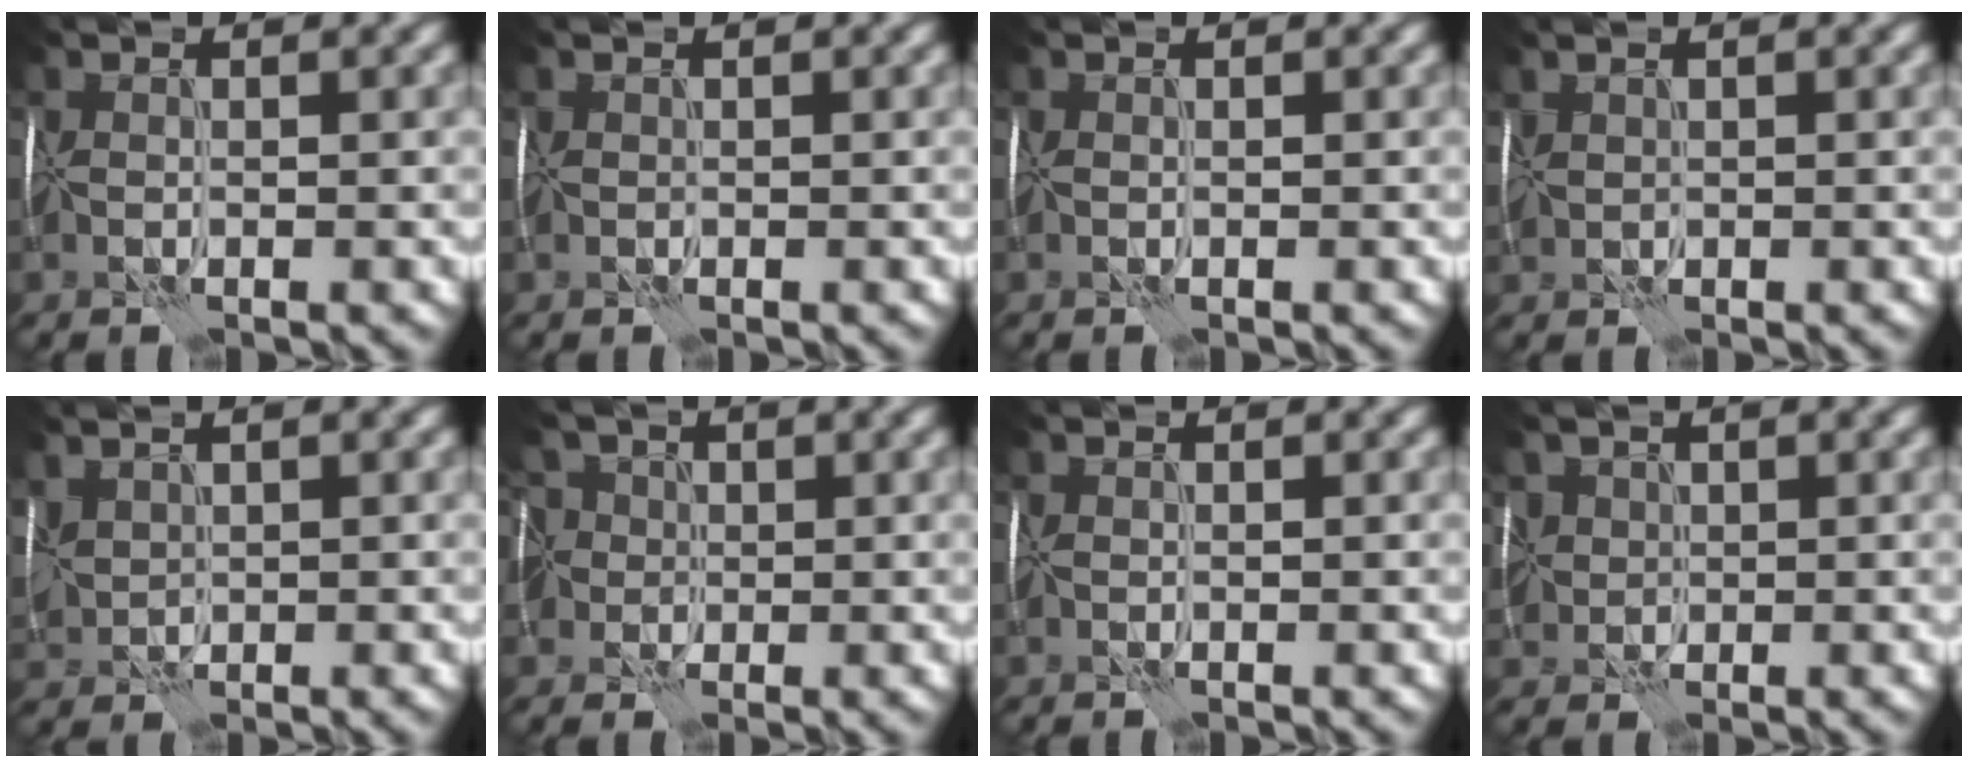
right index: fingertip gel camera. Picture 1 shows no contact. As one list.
[{"total": 0.0}, {"total": 0.0}, {"total": 1.1, "force": [0.6, 0.7, 0.5], "torque": [-0.016, 0.004, 0.014]}, {"total": 3.1, "force": [1.1, 1.9, 2.2], "torque": [-0.062, 0.009, 0.026]}, {"total": 7.1, "force": [2.1, 5.5, 4.0], "torque": [-0.059, 0.027, -0.006]}, {"total": 0.0}, {"total": 3.3, "force": [0.8, 2.9, 1.4], "torque": [-0.037, 0.017, 0.016]}]